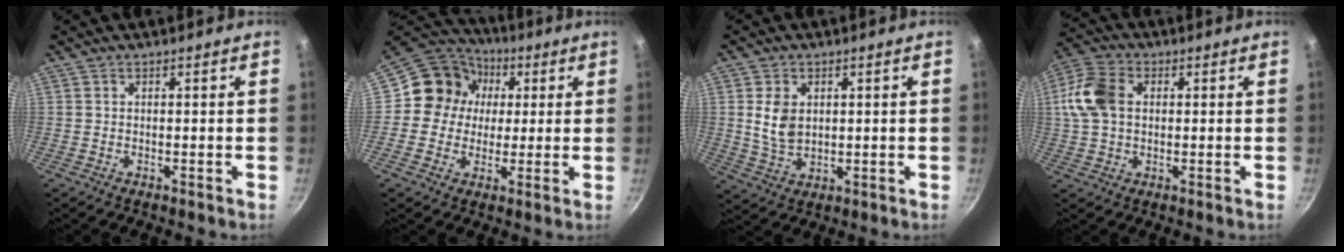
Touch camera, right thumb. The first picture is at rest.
{"total": 13.2, "force": [1.5, 12.0, 5.4], "torque": [-0.059, 0.020, 0.017]}
{"total": 6.3, "force": [1.2, 4.6, 4.1], "torque": [-0.061, -0.009, 0.034]}
{"total": 9.9, "force": [1.4, 7.0, 6.8], "torque": [-0.143, 0.020, 0.024]}